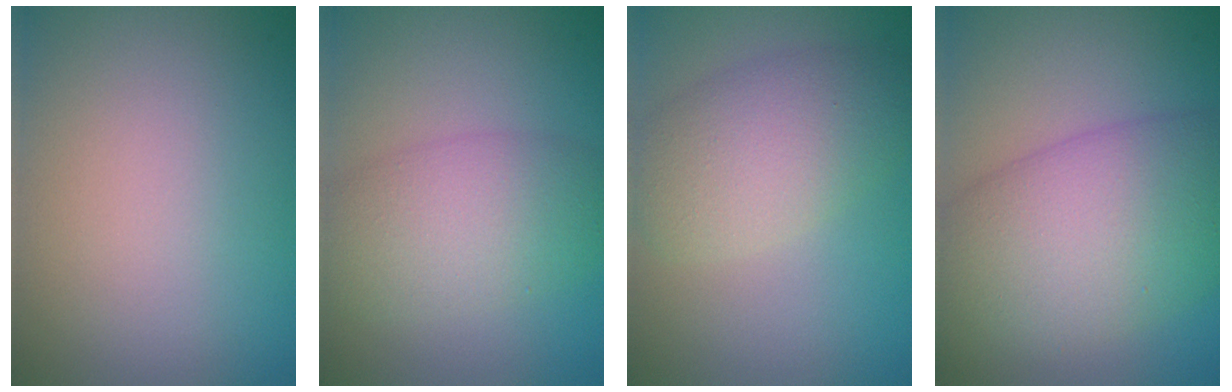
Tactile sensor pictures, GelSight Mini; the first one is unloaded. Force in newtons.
{"total": 5.6, "press": 5.5, "slide": 0.4}
{"total": 5.3, "press": 5.3, "slide": 0.1}
{"total": 10.4, "press": 10.4, "slide": 0.4}